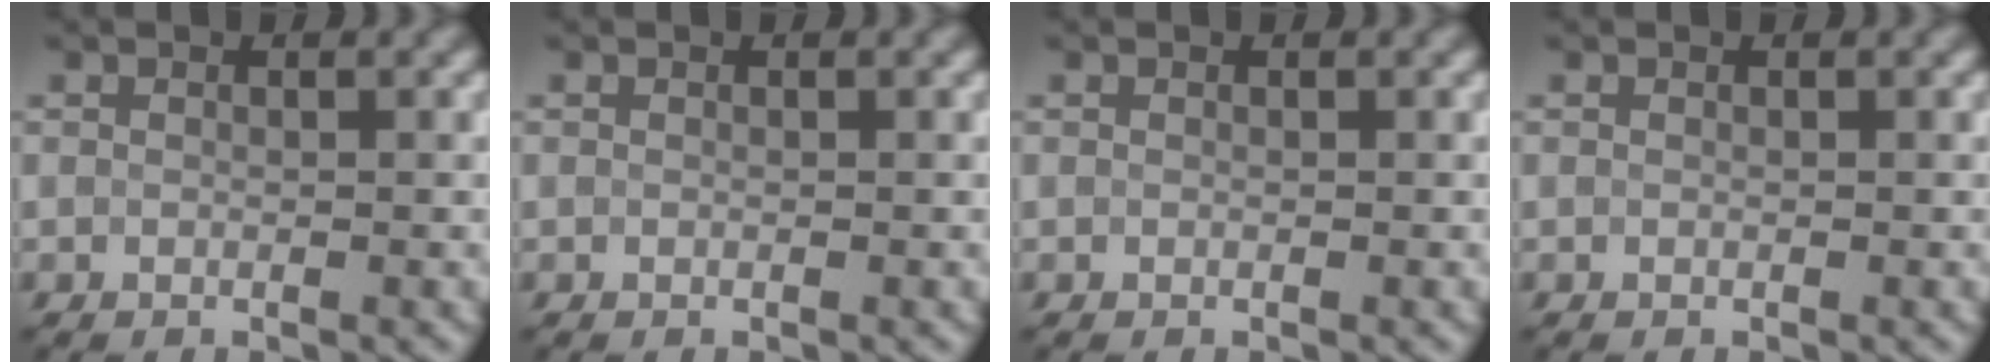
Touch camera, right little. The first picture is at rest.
{"total": 0.0}
{"total": 0.0}
{"total": 0.0}